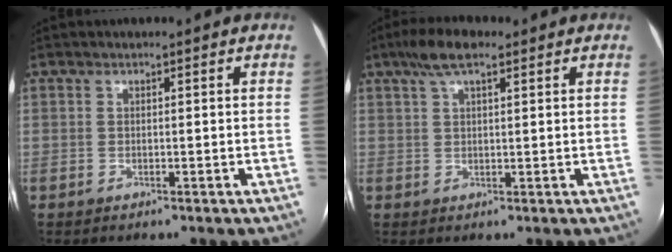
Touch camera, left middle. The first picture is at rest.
{"total": 5.3, "force": [3.4, 1.4, 3.8], "torque": [-0.080, 0.019, 0.060]}